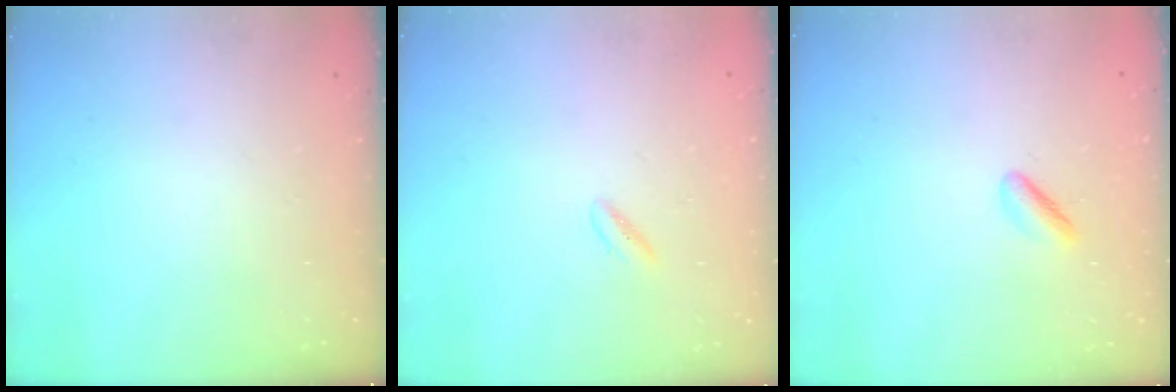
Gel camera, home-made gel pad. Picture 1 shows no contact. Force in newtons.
{"total": 2.7, "press": 2.5, "slide": 0.9}
{"total": 2.3, "press": 2.2, "slide": 0.8}